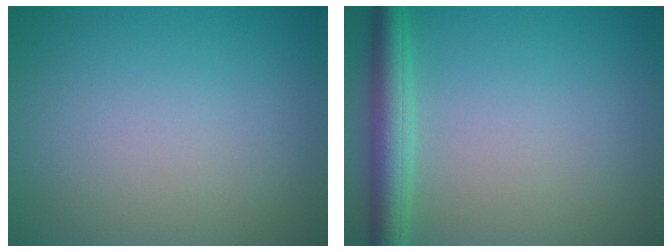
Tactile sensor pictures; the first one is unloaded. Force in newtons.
{"total": 3.8, "press": 3.8, "slide": 0.1}